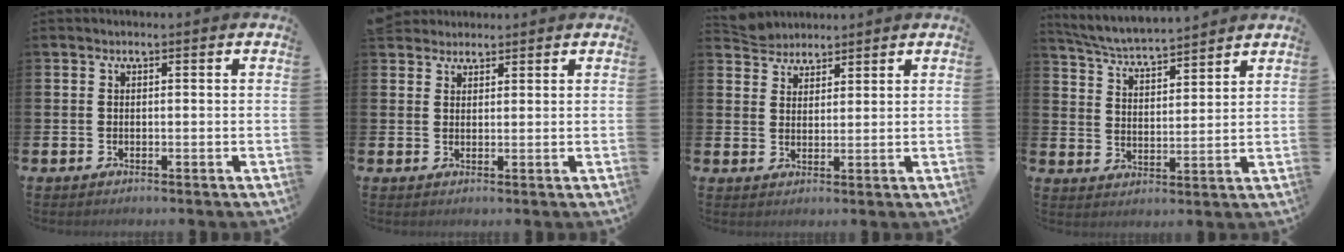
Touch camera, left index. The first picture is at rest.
{"total": 2.7, "force": [2.4, 1.1, -0.3], "torque": [0.013, -0.006, 0.043]}
{"total": 3.7, "force": [3.6, 1.0, -0.5], "torque": [0.005, -0.015, 0.065]}
{"total": 5.3, "force": [5.2, 0.1, 0.8], "torque": [-0.041, -0.039, 0.089]}